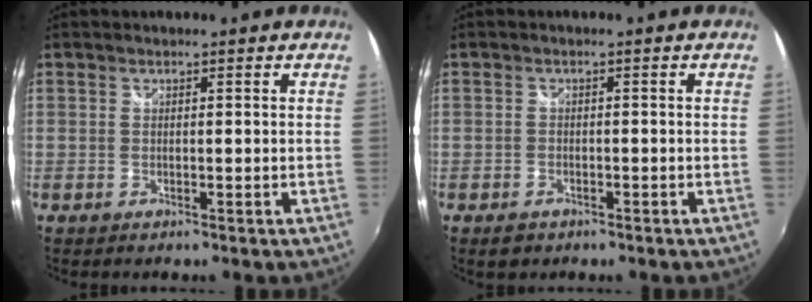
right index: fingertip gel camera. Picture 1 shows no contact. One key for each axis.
{"total": 2.6, "fx": -1.7, "fy": 1.8, "fz": 0.9, "tx": -0.022, "ty": -0.001, "tz": -0.023}